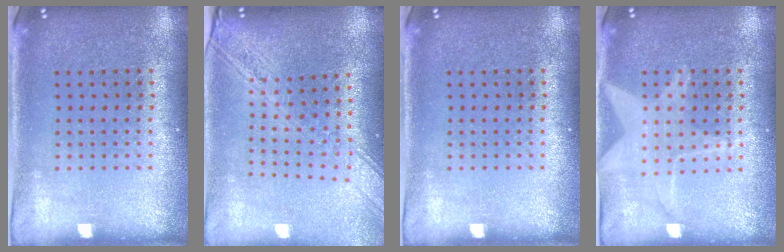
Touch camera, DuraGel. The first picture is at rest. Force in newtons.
{"total": 2.3, "press": 1.9, "slide": 1.3}
{"total": 0.0}
{"total": 1.5, "press": 1.4, "slide": 0.3}